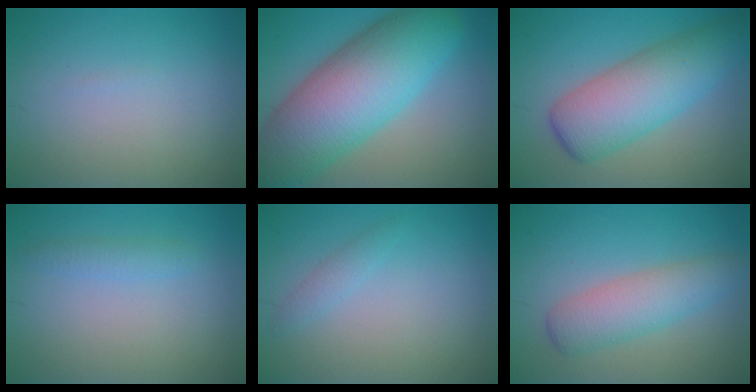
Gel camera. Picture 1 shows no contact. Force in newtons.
{"total": 12.9, "press": 12.9, "slide": 0.5}
{"total": 7.6, "press": 7.6, "slide": 0.2}
{"total": 1.3, "press": 1.3, "slide": 0.0}
{"total": 1.1, "press": 1.1, "slide": 0.1}
{"total": 4.3, "press": 4.3, "slide": 0.0}